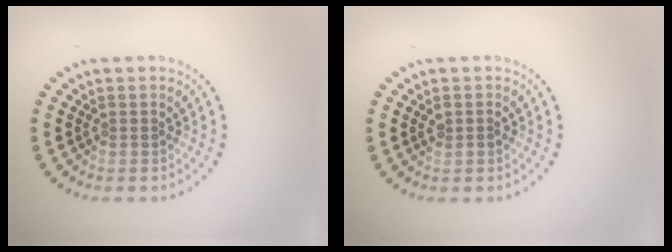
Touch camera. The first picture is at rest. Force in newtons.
{"total": 0.9, "press": 0.8, "slide": 0.2}